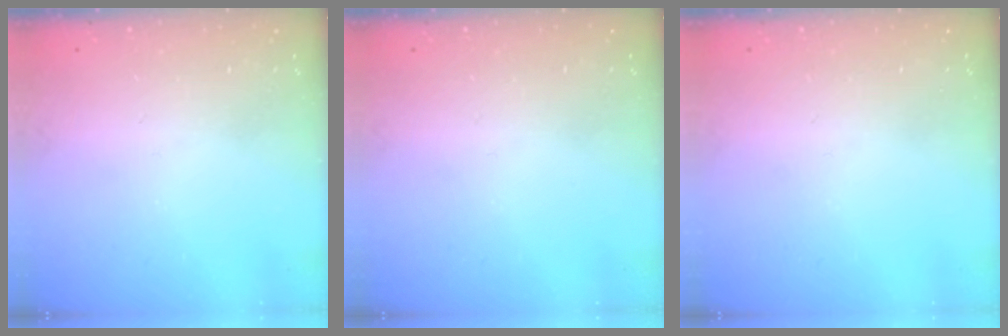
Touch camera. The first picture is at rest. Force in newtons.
{"total": 0.0}
{"total": 0.0}